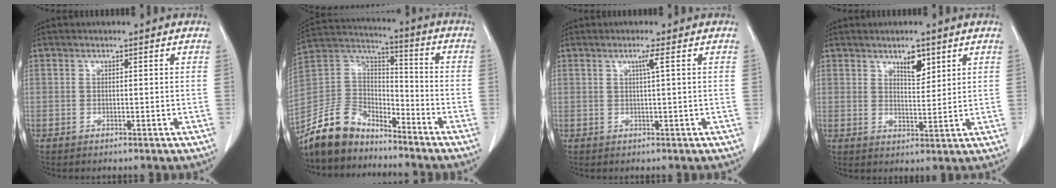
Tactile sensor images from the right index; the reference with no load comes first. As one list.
[{"total": 12.4, "force": [-10.8, 5.3, 3.0], "torque": [-0.073, 0.033, -0.211]}, {"total": 1.6, "force": [0.5, -0.5, 1.4], "torque": [-0.032, -0.002, 0.010]}, {"total": 3.9, "force": [2.5, 1.5, 2.6], "torque": [-0.043, -0.005, 0.043]}]